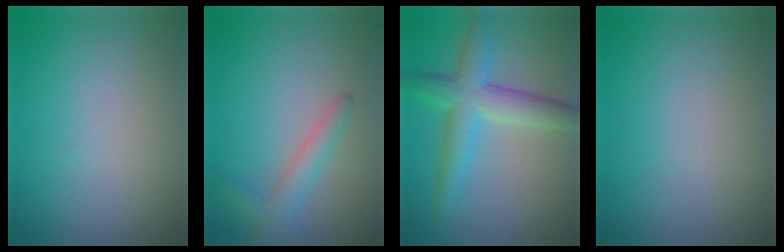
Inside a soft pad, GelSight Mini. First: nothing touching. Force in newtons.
{"total": 2.3, "press": 2.3, "slide": 0.1}
{"total": 5.3, "press": 5.3, "slide": 0.1}
{"total": 0.0}